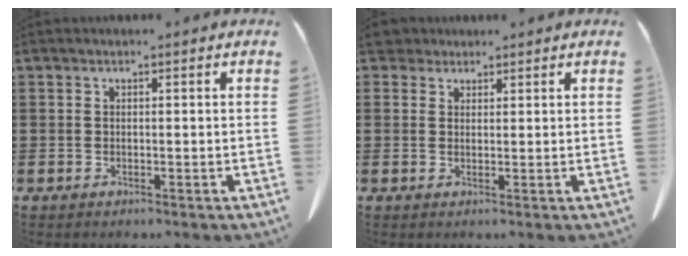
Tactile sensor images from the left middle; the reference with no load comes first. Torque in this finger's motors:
{"motor_torque": [0.01, 0.00, 0.00, 0.00]}